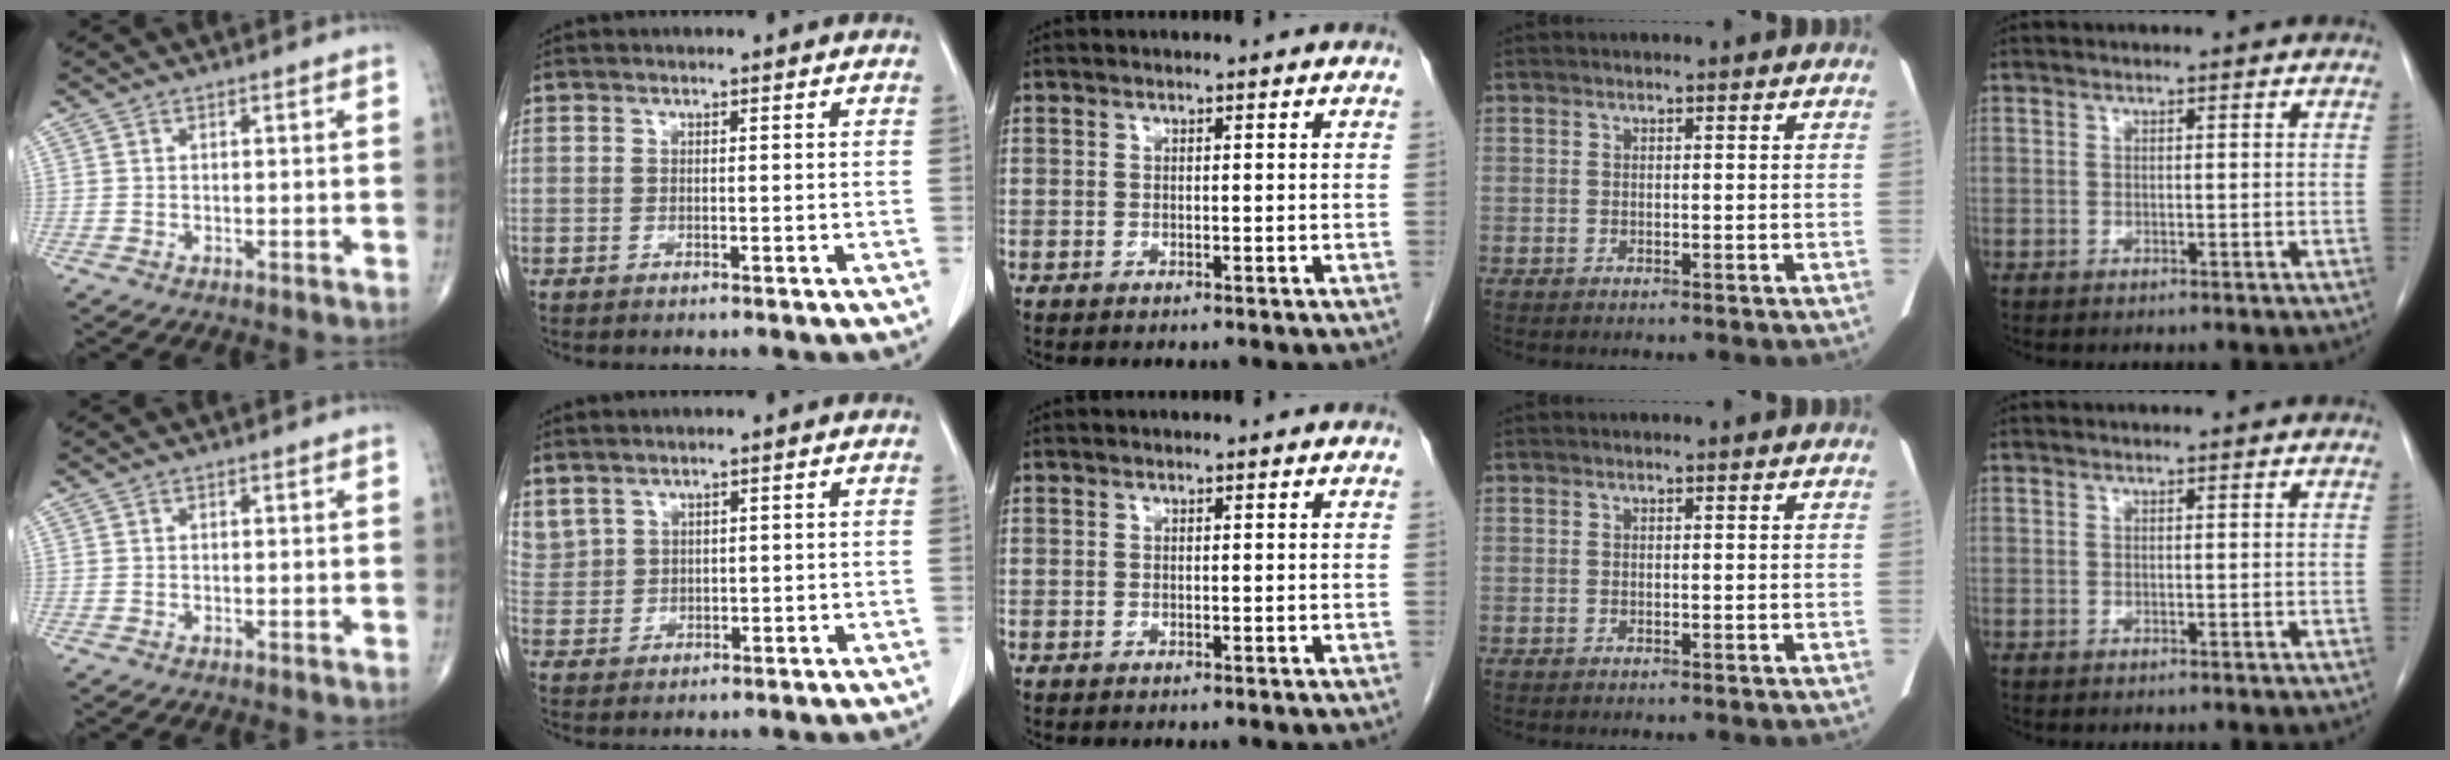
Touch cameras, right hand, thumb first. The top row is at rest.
{"index": {"total": 5.5, "force": [3.4, 3.8, 1.9], "torque": [-0.056, 0.013, 0.087]}}